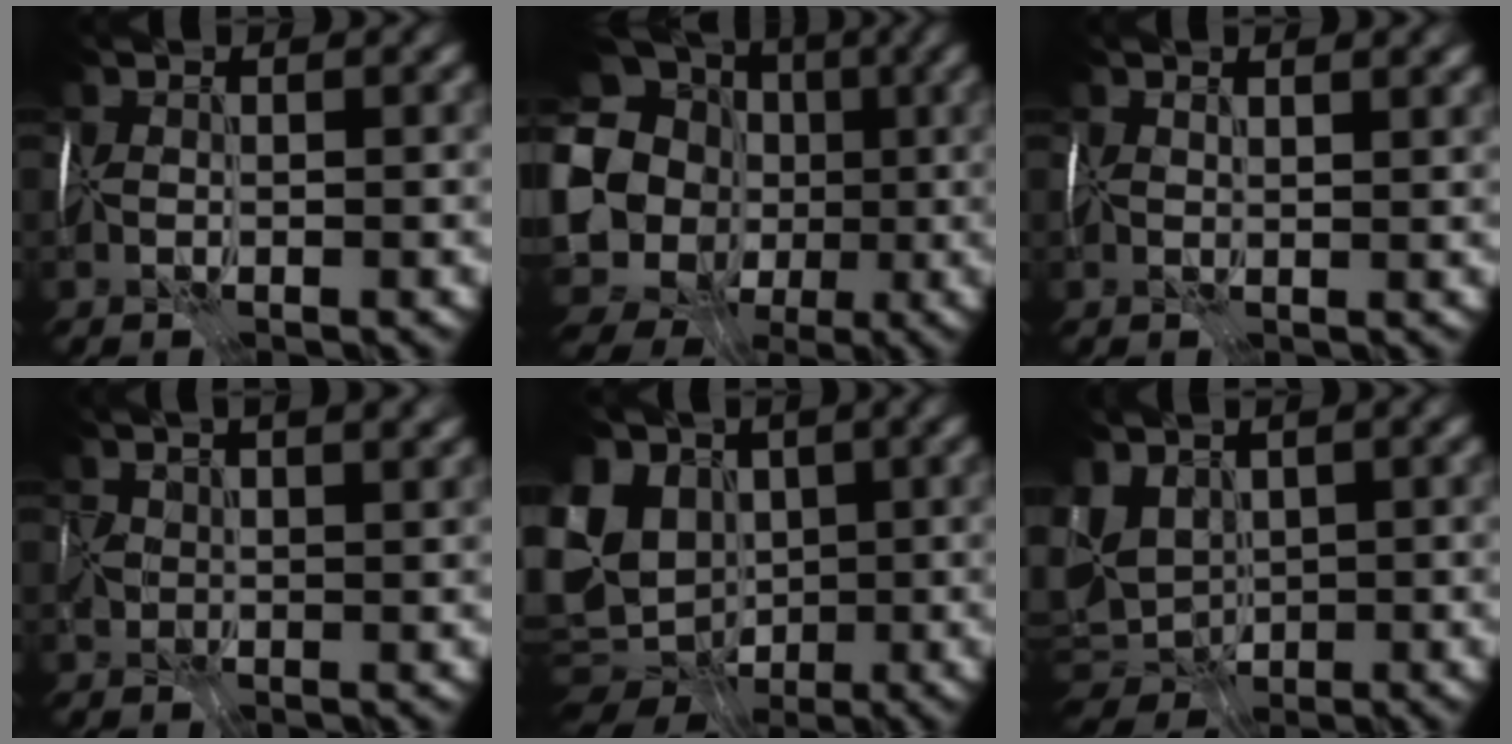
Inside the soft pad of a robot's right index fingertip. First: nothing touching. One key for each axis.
{"total": 16.9, "fx": -1.4, "fy": 15.6, "fz": 6.5, "tx": -0.160, "ty": 0.013, "tz": -0.051}
{"total": 1.4, "fx": 1.2, "fy": 0.1, "fz": 0.8, "tx": -0.012, "ty": 0.000, "tz": 0.016}
{"total": 5.5, "fx": 2.4, "fy": 2.8, "fz": 4.1, "tx": -0.066, "ty": 0.015, "tz": 0.039}
{"total": 12.5, "fx": -0.6, "fy": 10.3, "fz": 7.0, "tx": -0.170, "ty": 0.008, "tz": -0.020}
{"total": 5.4, "fx": 0.6, "fy": 3.9, "fz": 3.8, "tx": -0.090, "ty": -0.005, "tz": 0.015}